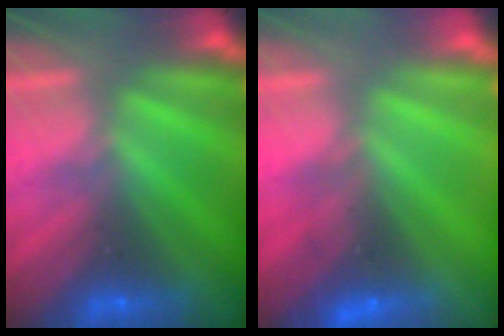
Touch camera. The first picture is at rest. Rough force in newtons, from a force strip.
{"total": 2.3}